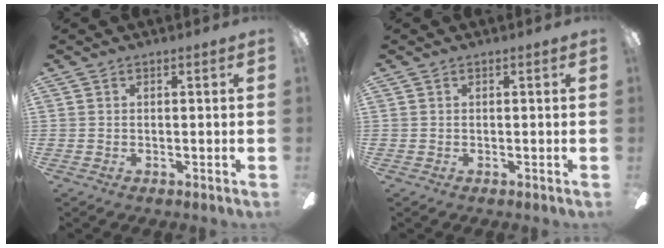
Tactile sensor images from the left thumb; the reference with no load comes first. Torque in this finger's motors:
{"motor_torque": [0.00, 0.00, 0.10, -0.06, 0.00]}